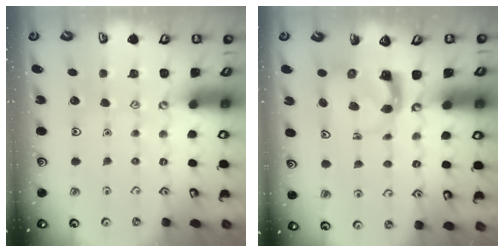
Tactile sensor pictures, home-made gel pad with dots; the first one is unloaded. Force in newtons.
{"total": 4.2, "press": 4.2, "slide": 0.6}